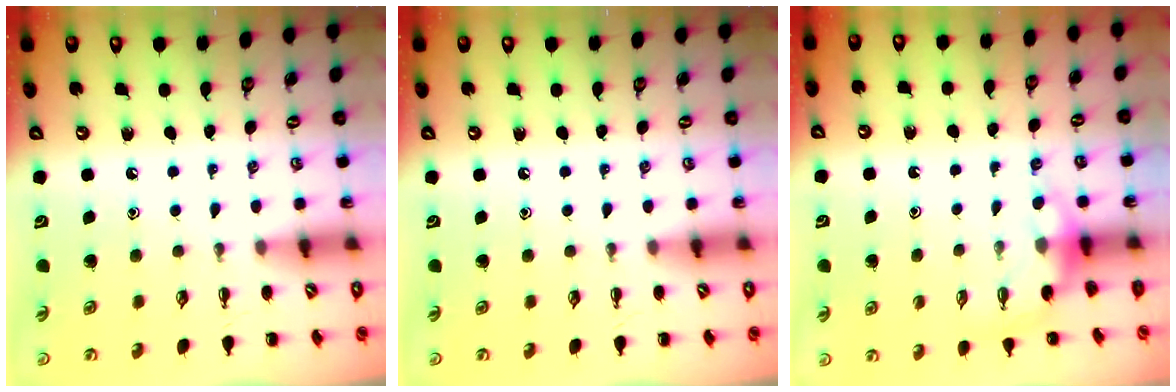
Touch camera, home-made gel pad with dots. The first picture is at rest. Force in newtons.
{"total": 0.0}
{"total": 3.8, "press": 3.8, "slide": 0.3}